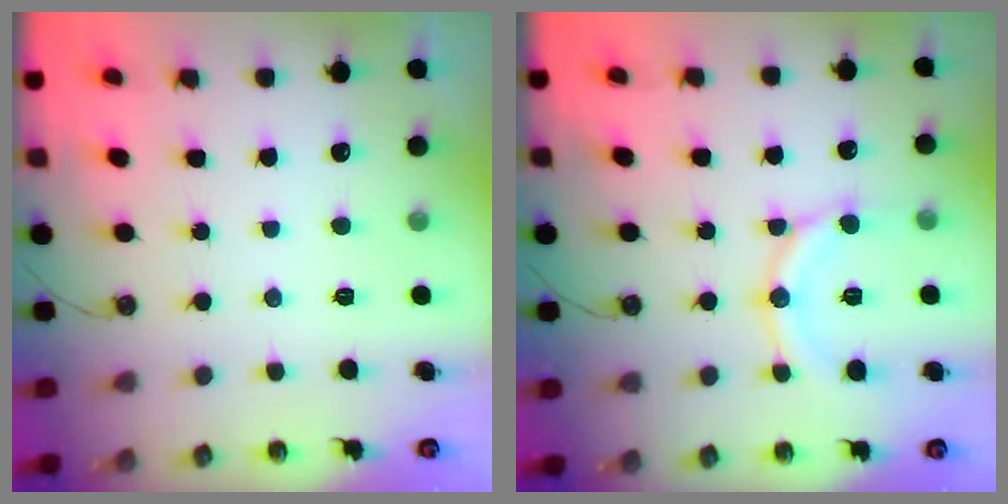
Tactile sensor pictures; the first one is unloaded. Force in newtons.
{"total": 13.2, "press": 13.1, "slide": 1.4}